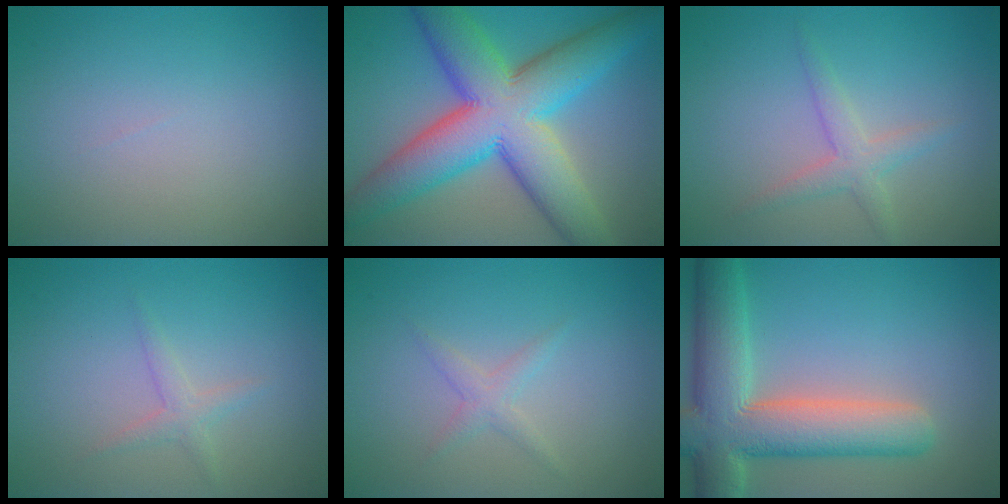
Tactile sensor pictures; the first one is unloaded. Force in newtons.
{"total": 12.7, "press": 12.7, "slide": 0.1}
{"total": 2.2, "press": 2.2, "slide": 0.1}
{"total": 1.3, "press": 1.3, "slide": 0.0}
{"total": 1.3, "press": 1.3, "slide": 0.1}
{"total": 9.5, "press": 9.5, "slide": 1.2}